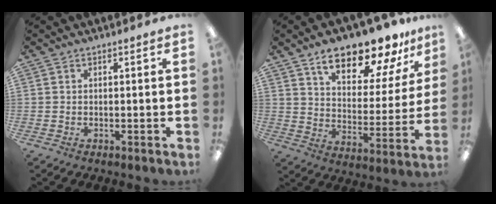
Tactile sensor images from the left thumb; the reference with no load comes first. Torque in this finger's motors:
{"motor_torque": [0.80, 0.92, 1.27, -1.52, 0.13]}